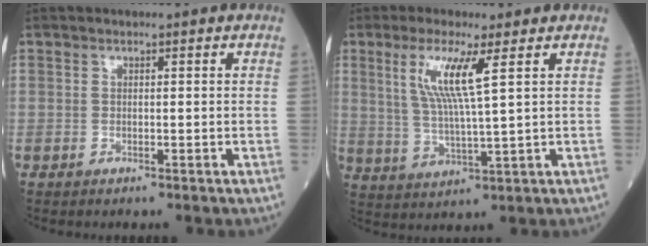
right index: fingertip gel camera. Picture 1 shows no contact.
{"total": 7.9, "force": [3.0, -0.3, 7.3], "torque": [-0.152, -0.006, 0.064]}